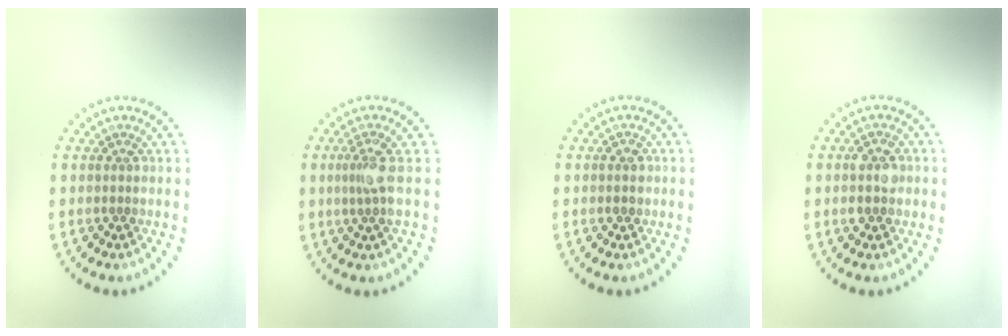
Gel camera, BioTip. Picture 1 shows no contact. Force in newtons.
{"total": 2.2, "press": 1.6, "slide": 1.4}
{"total": 1.0, "press": 1.0, "slide": 0.3}
{"total": 2.7, "press": 2.7, "slide": 0.1}